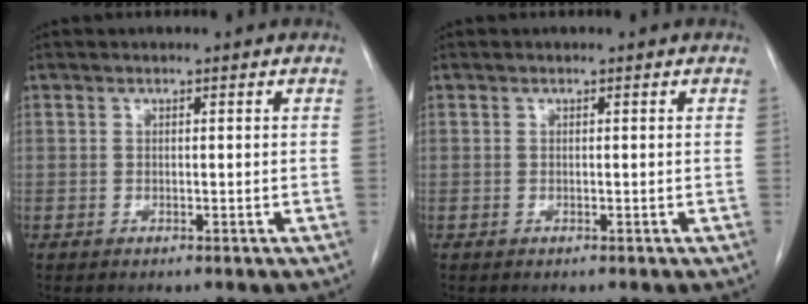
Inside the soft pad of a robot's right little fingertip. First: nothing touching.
{"total": 0.0}